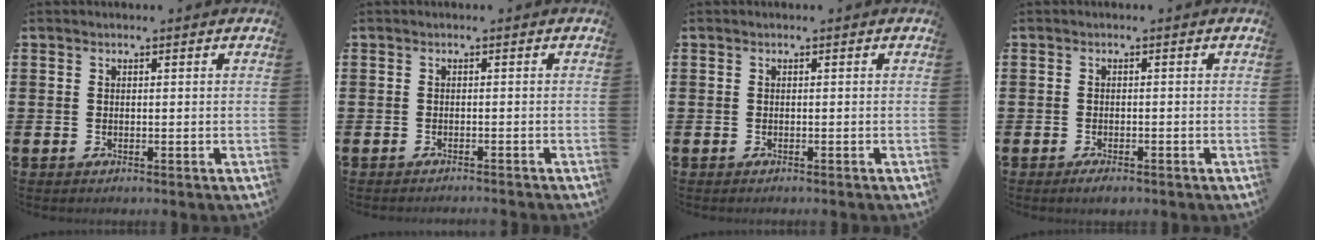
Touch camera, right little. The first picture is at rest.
{"total": 0.7, "force": [-0.6, -0.1, 0.0], "torque": [0.001, -0.001, -0.014]}
{"total": 0.0}
{"total": 1.1, "force": [-0.9, 0.3, 0.7], "torque": [-0.006, -0.004, -0.019]}